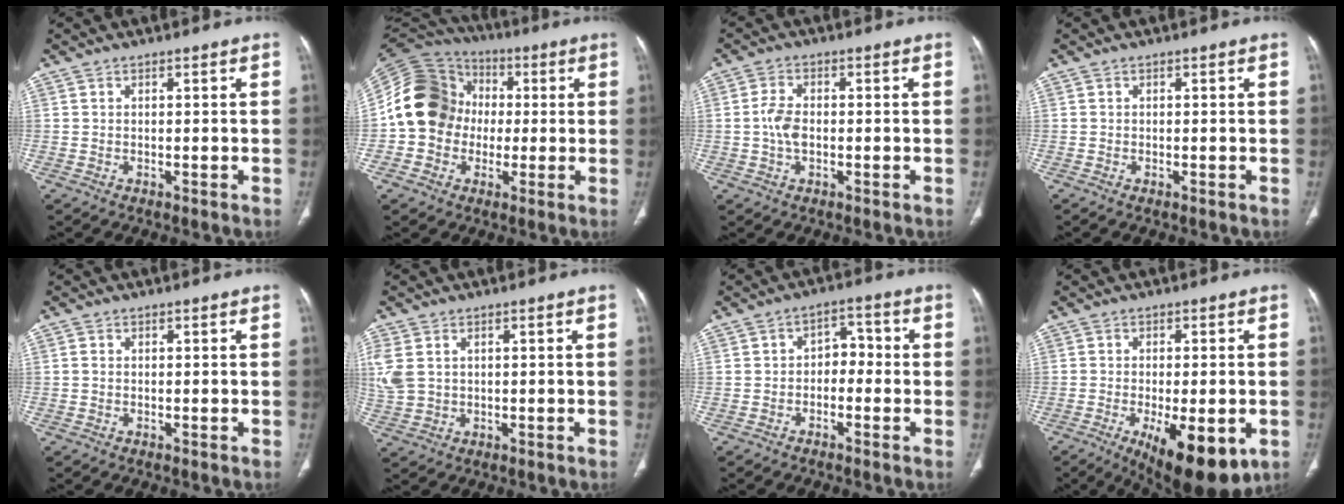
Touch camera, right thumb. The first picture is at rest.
{"total": 16.2, "force": [-0.3, 14.2, 7.7], "torque": [-0.133, 0.033, -0.012]}
{"total": 4.3, "force": [-0.5, 2.6, 3.4], "torque": [-0.073, 0.009, -0.013]}
{"total": 0.5, "force": [-0.2, 0.2, 0.4], "torque": [-0.011, -0.002, -0.005]}
{"total": 0.6, "force": [0.0, 0.5, 0.3], "torque": [-0.004, 0.001, -0.001]}
{"total": 7.2, "force": [1.5, 5.3, 4.6], "torque": [-0.123, 0.004, 0.042]}
{"total": 4.5, "force": [-1.1, 3.3, 3.0], "torque": [-0.022, 0.027, -0.029]}
{"total": 14.8, "force": [-5.6, 5.8, 12.4], "torque": [-0.157, -0.011, -0.067]}